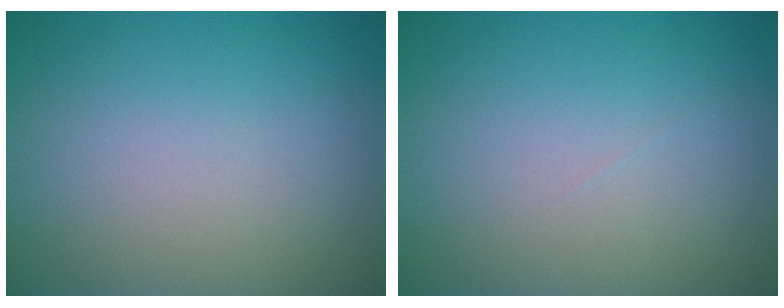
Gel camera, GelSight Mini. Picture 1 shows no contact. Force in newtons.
{"total": 0.0}